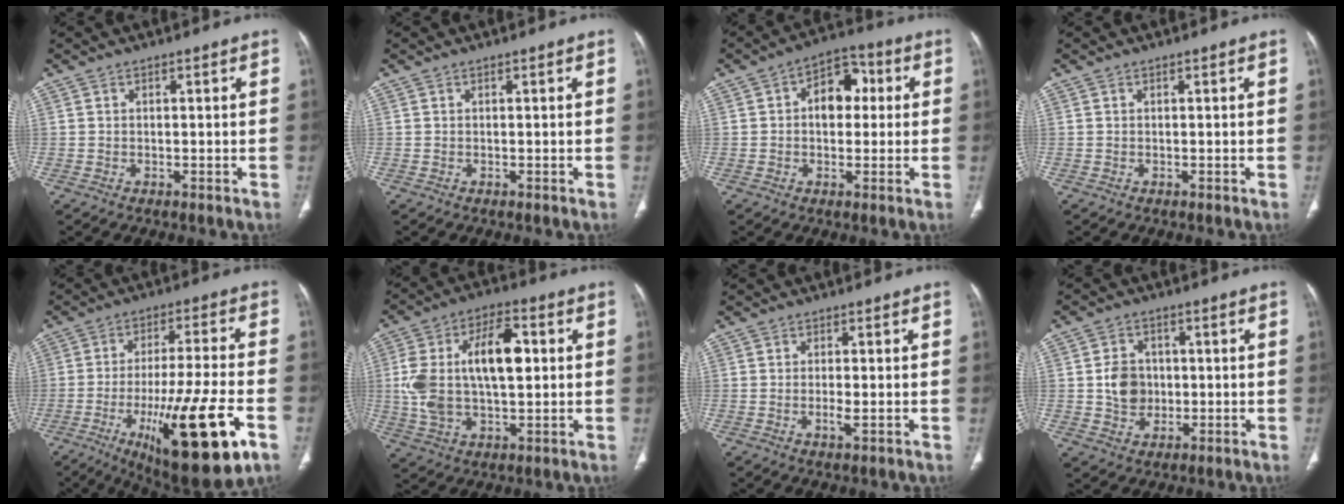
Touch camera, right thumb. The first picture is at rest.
{"total": 0.0}
{"total": 8.9, "force": [1.2, 6.1, 6.4], "torque": [-0.059, 0.023, 0.009]}
{"total": 0.0}
{"total": 21.7, "force": [-8.6, 4.4, 19.4], "torque": [-0.315, 0.008, -0.127]}
{"total": 17.1, "force": [2.0, 8.9, 14.4], "torque": [-0.266, 0.022, 0.037]}
{"total": 2.3, "force": [-0.5, 0.6, 2.1], "torque": [-0.044, -0.004, -0.011]}
{"total": 6.7, "force": [0.0, 5.6, 3.5], "torque": [-0.041, 0.002, 0.000]}